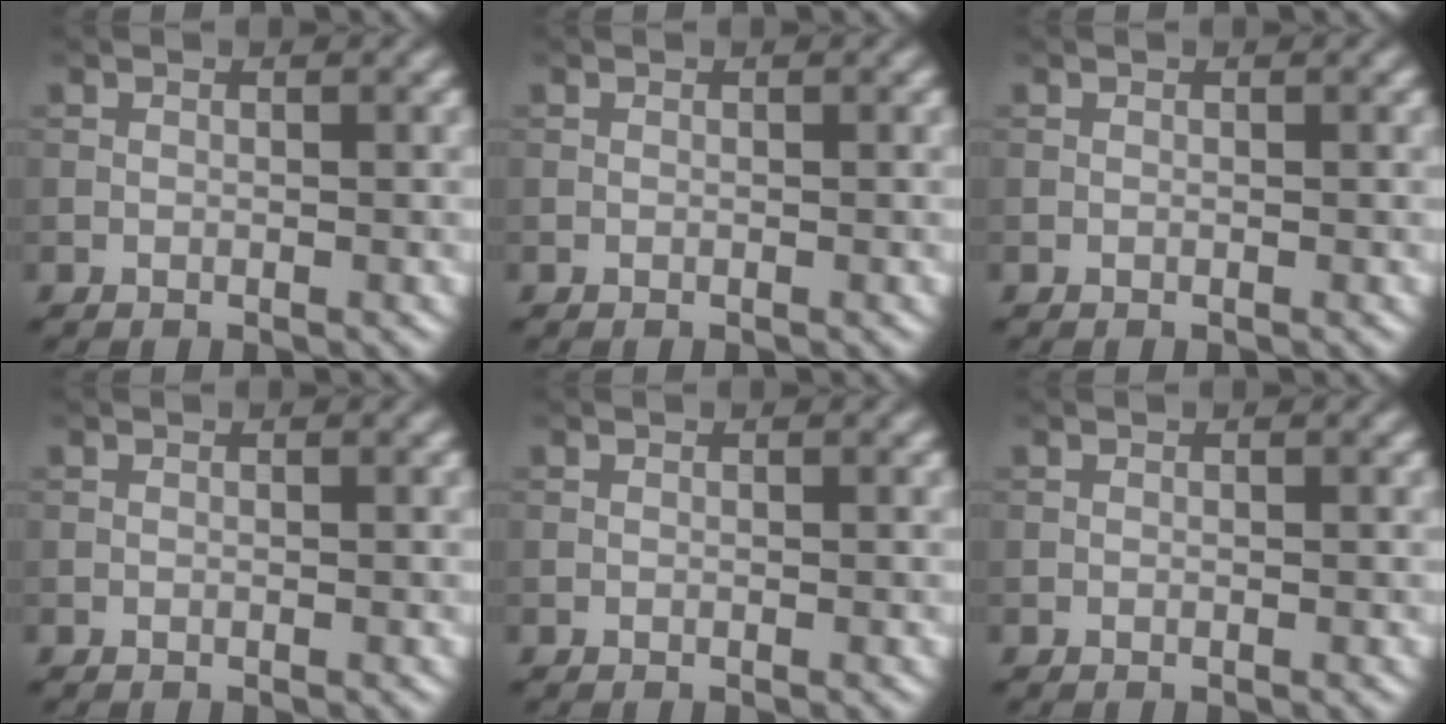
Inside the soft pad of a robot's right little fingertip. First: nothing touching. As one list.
[{"total": 0.0}, {"total": 0.0}, {"total": 0.0}, {"total": 0.0}, {"total": 0.0}]